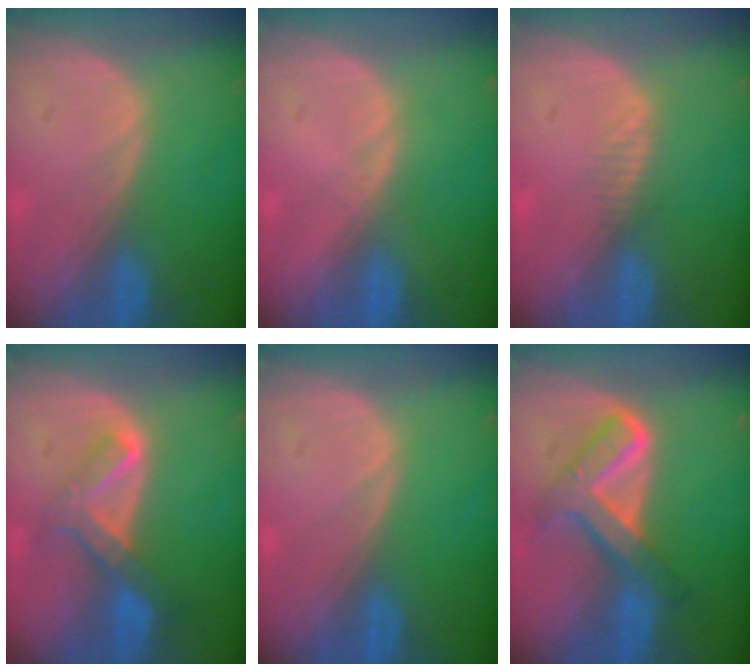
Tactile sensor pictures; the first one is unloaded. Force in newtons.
{"total": 0.7, "press": 0.5, "slide": 0.4}
{"total": 1.3, "press": 1.1, "slide": 0.7}
{"total": 6.8, "press": 5.8, "slide": 3.5}
{"total": 0.0}
{"total": 7.6, "press": 7.5, "slide": 0.4}